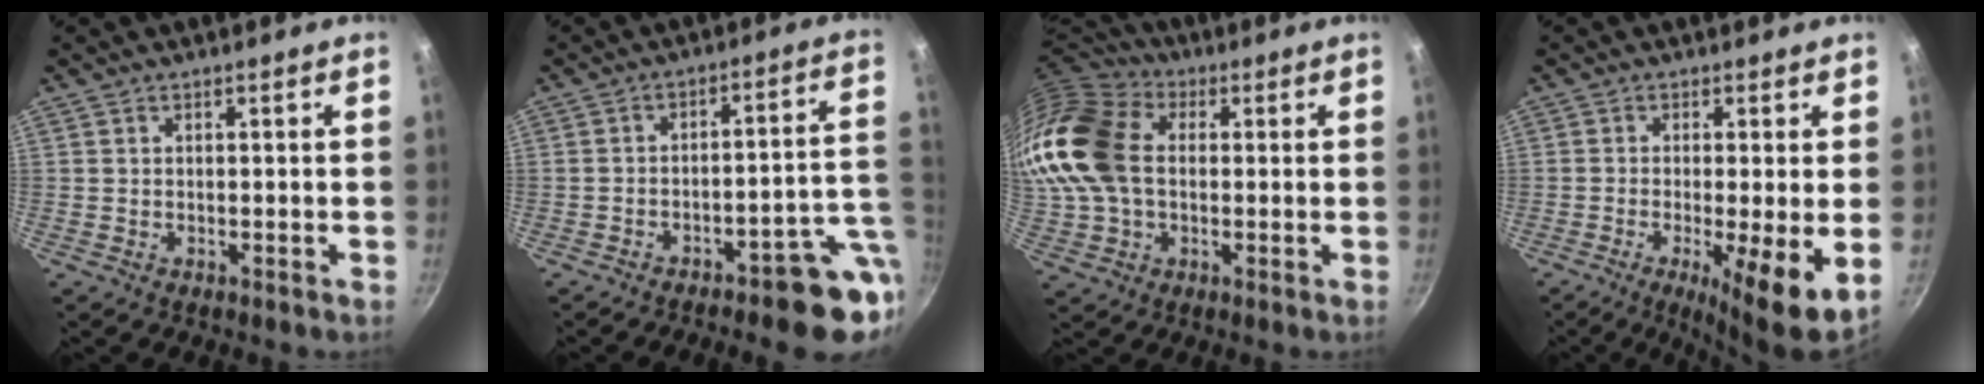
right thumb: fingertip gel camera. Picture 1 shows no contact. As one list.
[{"total": 12.0, "force": [-5.2, 4.0, 10.1], "torque": [-0.089, 0.046, -0.068]}, {"total": 22.0, "force": [1.8, 15.9, 15.0], "torque": [-0.330, 0.036, 0.026]}, {"total": 9.9, "force": [-2.0, 1.5, 9.6], "torque": [-0.152, -0.009, -0.030]}]